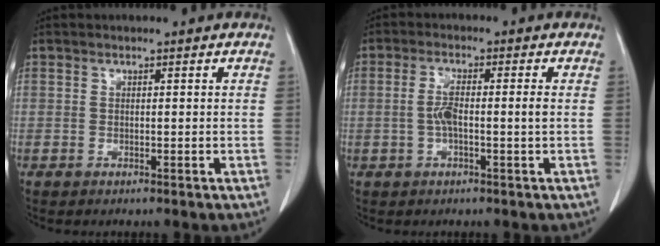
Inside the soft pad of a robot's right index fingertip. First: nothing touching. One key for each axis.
{"total": 4.2, "fx": -0.4, "fy": 0.3, "fz": 4.1, "tx": -0.086, "ty": 0.004, "tz": -0.008}